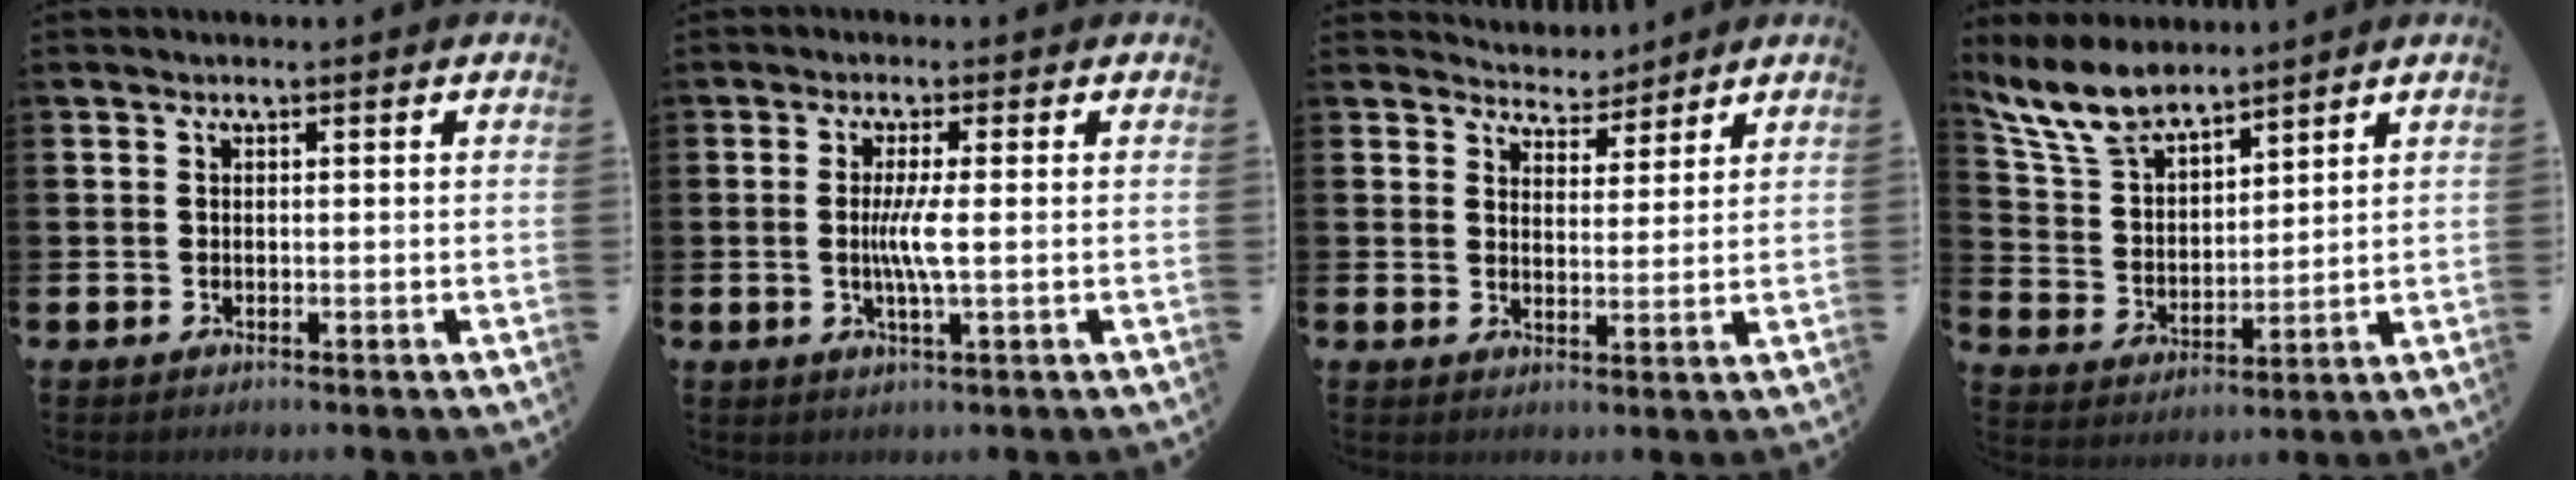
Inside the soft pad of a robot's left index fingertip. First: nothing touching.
{"total": 3.4, "force": [0.0, 0.0, 3.4], "torque": [-0.067, -0.005, -0.003]}
{"total": 4.2, "force": [3.9, 1.1, -0.7], "torque": [0.008, -0.030, 0.068]}
{"total": 8.0, "force": [7.3, 2.3, 2.5], "torque": [-0.083, -0.024, 0.138]}